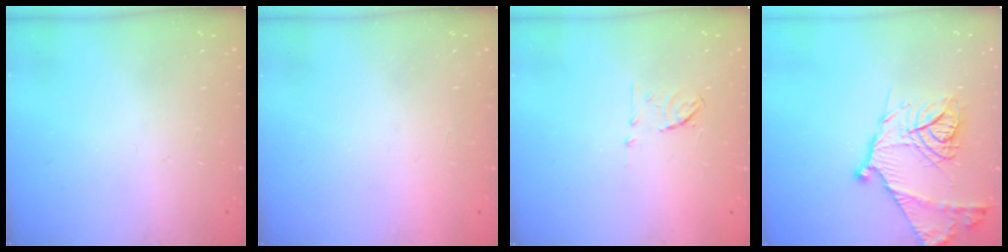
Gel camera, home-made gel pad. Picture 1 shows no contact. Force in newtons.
{"total": 1.6, "press": 1.6, "slide": 0.1}
{"total": 5.8, "press": 5.7, "slide": 1.1}
{"total": 18.1, "press": 18.0, "slide": 1.6}